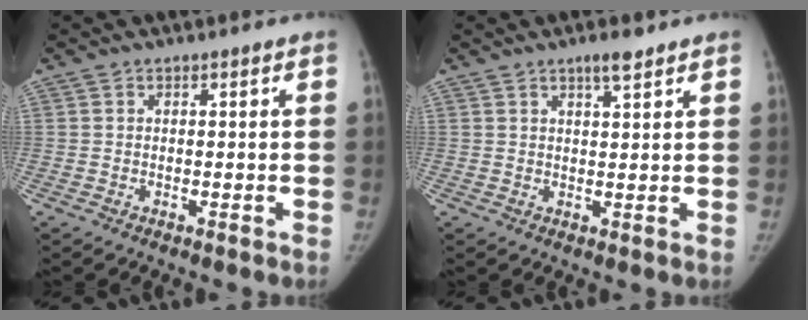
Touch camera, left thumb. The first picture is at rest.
{"total": 3.3, "force": [2.4, 0.5, 2.2], "torque": [-0.035, -0.015, 0.040]}